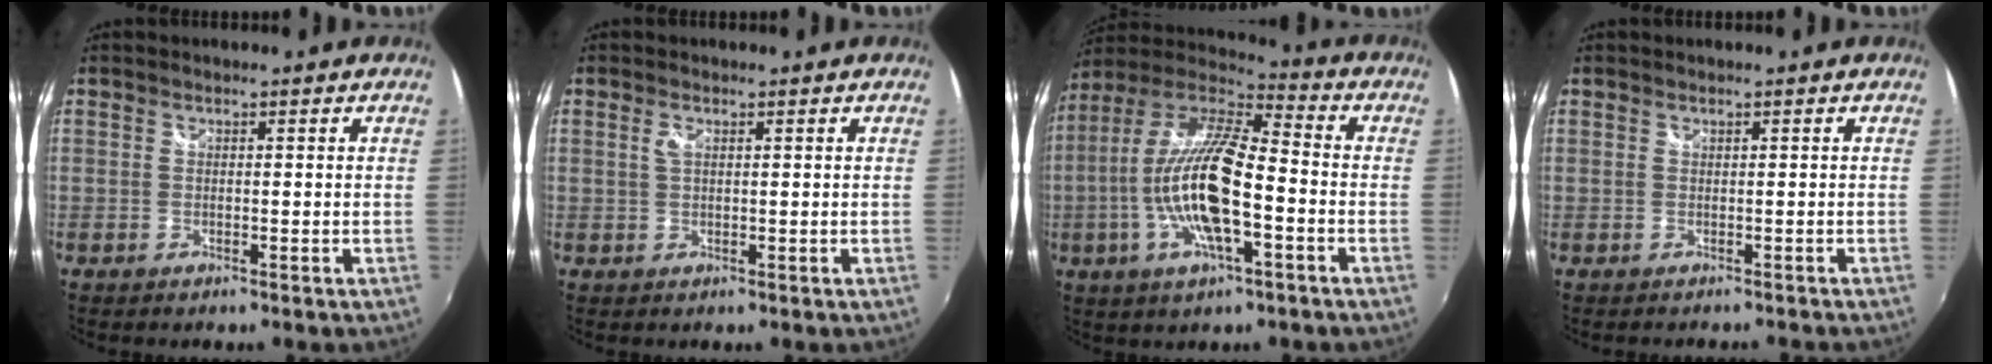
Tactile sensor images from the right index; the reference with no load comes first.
{"total": 1.3, "force": [0.5, 0.6, 1.1], "torque": [-0.021, 0.000, 0.007]}
{"total": 18.1, "force": [-4.5, 4.7, 16.9], "torque": [-0.318, -0.014, -0.090]}
{"total": 0.8, "force": [-0.5, 0.6, 0.0], "torque": [0.001, 0.002, -0.003]}